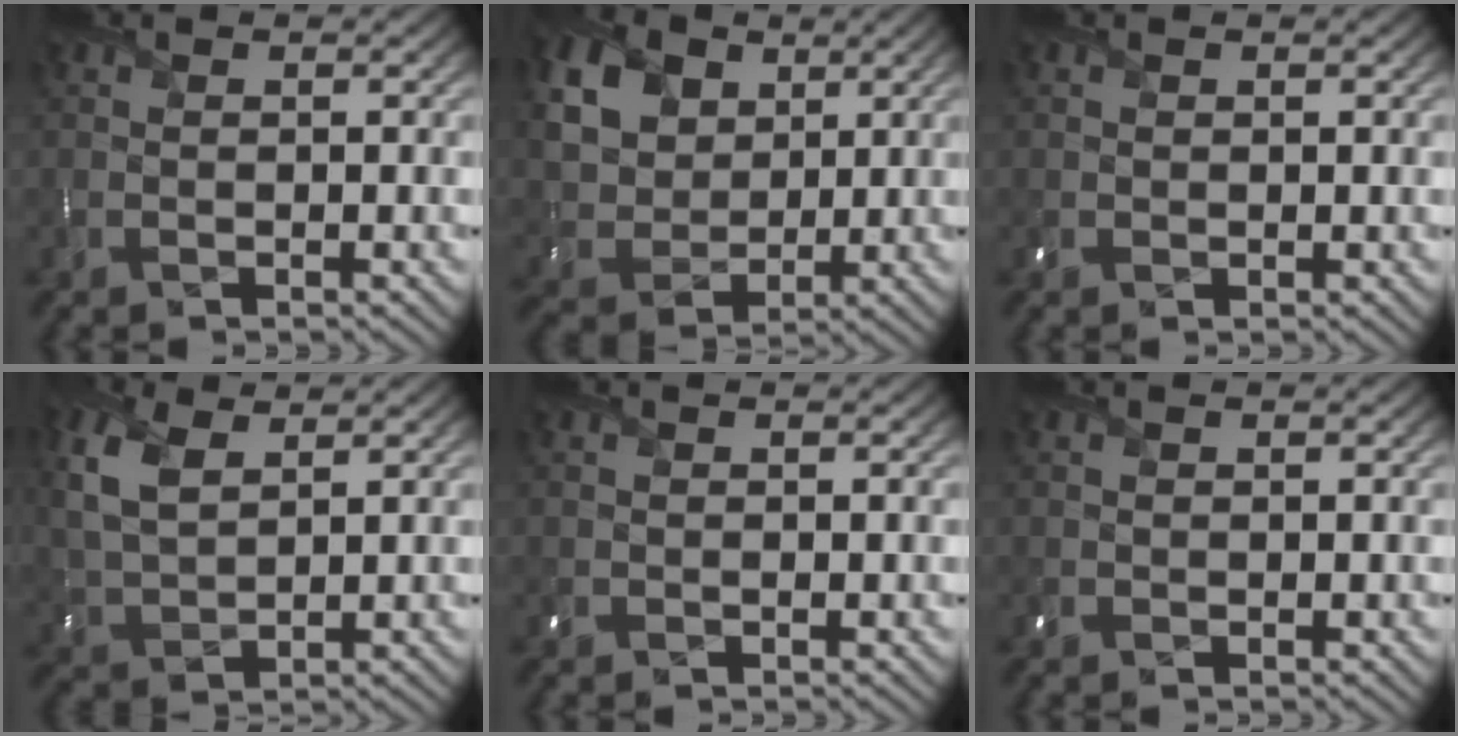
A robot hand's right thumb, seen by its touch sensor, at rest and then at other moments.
{"total": 12.2, "force": [4.9, 9.0, 6.5], "torque": [-0.186, 0.015, 0.103]}
{"total": 0.9, "force": [0.3, 0.7, 0.4], "torque": [-0.014, 0.002, 0.008]}
{"total": 7.5, "force": [3.2, 4.2, 5.3], "torque": [-0.160, 0.014, 0.066]}
{"total": 1.1, "force": [0.2, 0.8, 0.7], "torque": [-0.020, -0.001, 0.005]}
{"total": 0.9, "force": [0.4, 0.7, 0.5], "torque": [-0.014, 0.002, 0.008]}